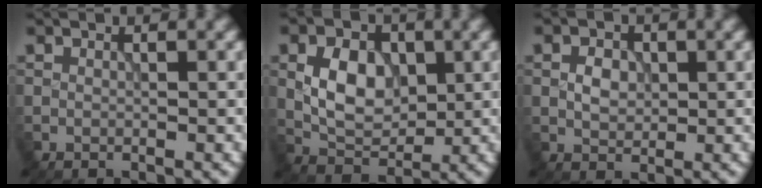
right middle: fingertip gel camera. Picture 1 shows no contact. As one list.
[{"total": 5.3, "force": [0.5, 3.7, 3.8], "torque": [-0.071, -0.001, 0.009]}, {"total": 2.1, "force": [0.1, 1.6, 1.5], "torque": [-0.025, 0.001, 0.000]}]